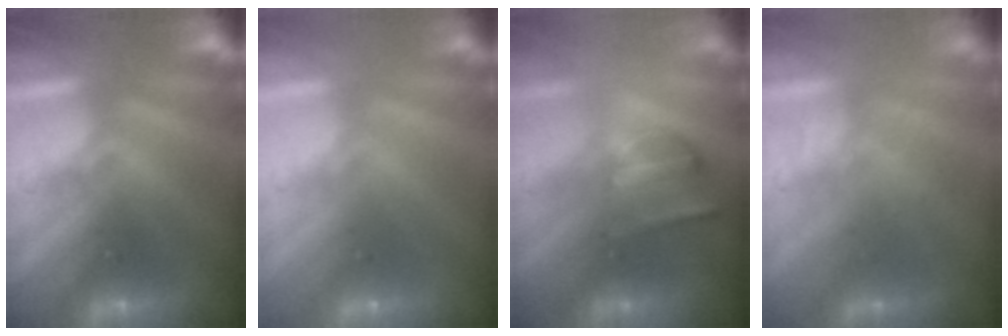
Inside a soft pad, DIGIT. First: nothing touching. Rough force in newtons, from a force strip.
{"total": 2.8}
{"total": 3.3}
{"total": 1.5}